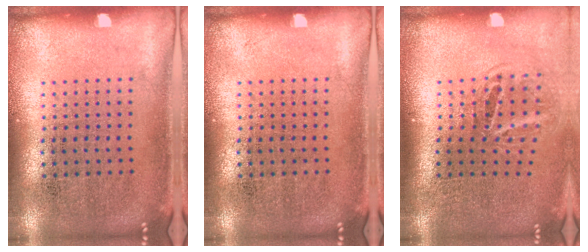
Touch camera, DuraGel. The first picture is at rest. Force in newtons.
{"total": 0.0}
{"total": 1.8, "press": 1.2, "slide": 1.3}